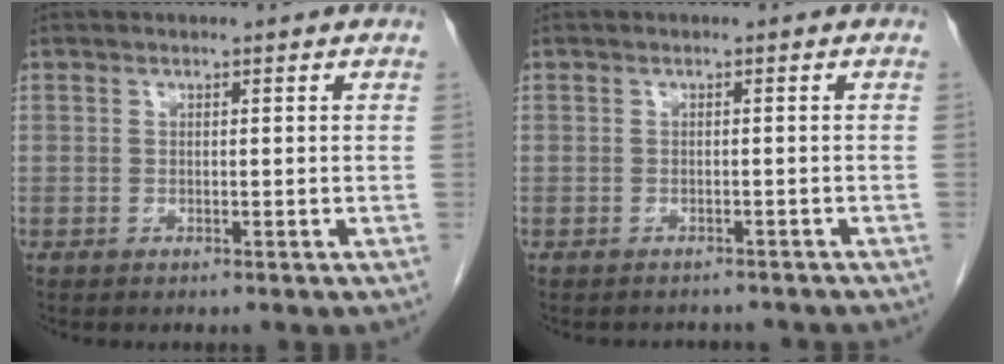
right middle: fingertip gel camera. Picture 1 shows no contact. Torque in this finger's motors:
{"motor_torque": [-0.49, -0.35, -0.10, -0.02]}